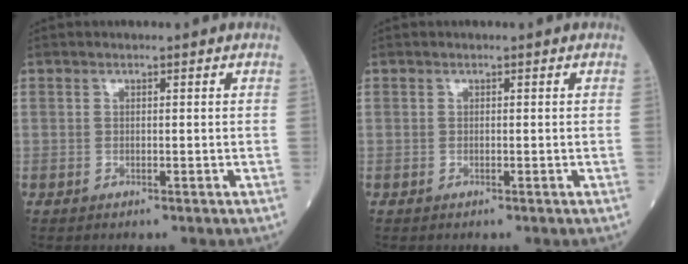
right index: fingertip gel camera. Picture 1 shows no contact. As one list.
[{"total": 0.0}]